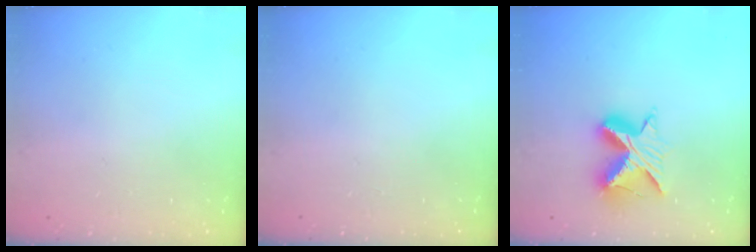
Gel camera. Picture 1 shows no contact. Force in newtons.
{"total": 0.0}
{"total": 10.8, "press": 10.7, "slide": 0.7}